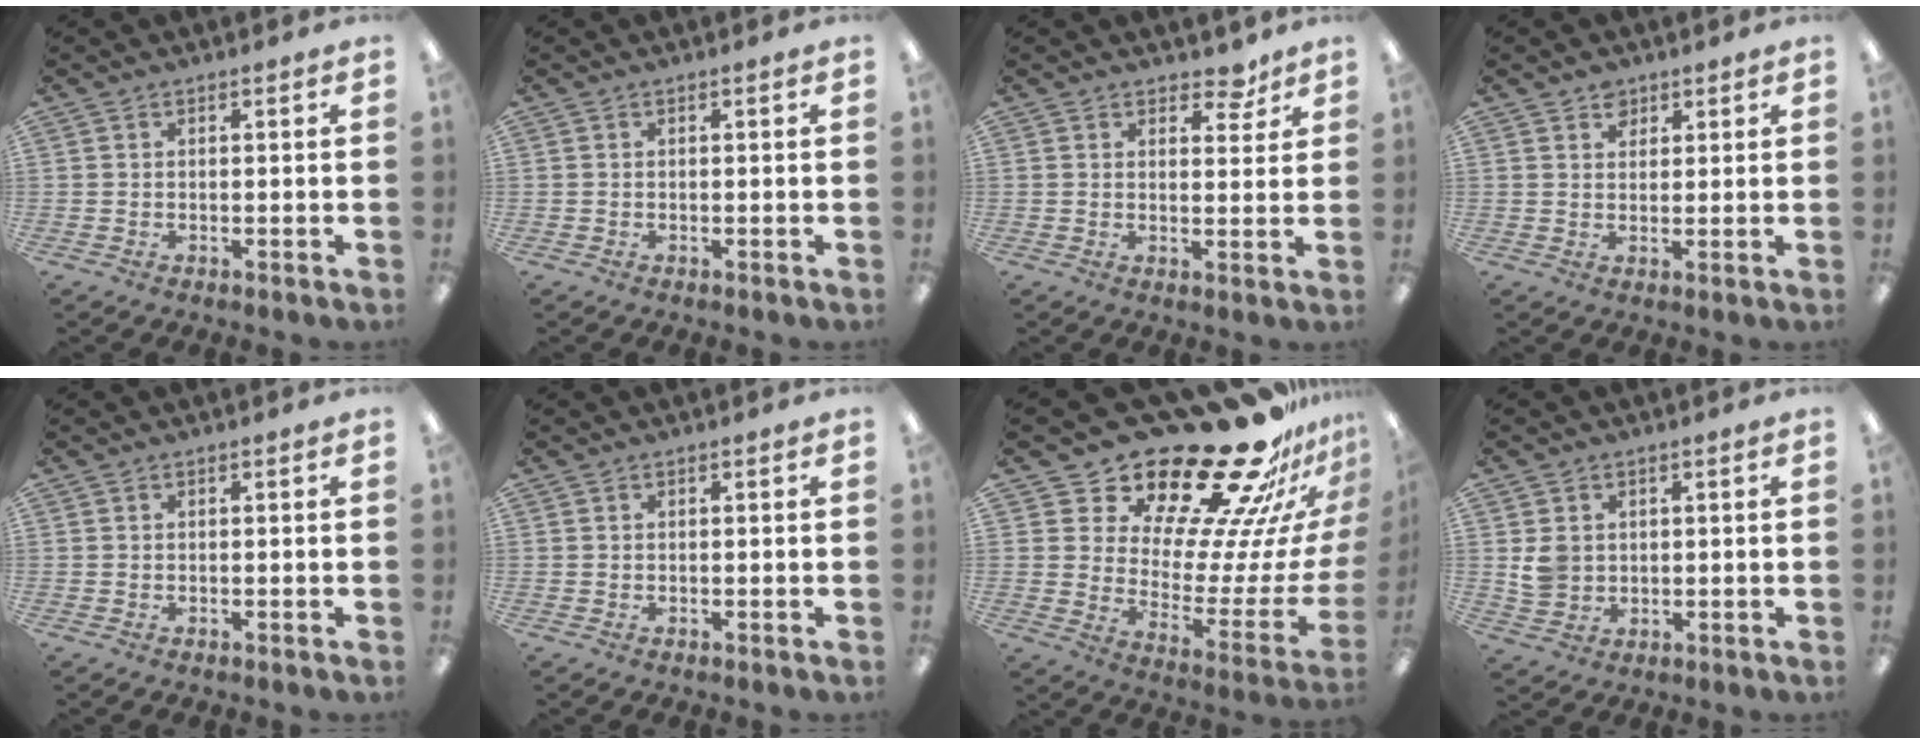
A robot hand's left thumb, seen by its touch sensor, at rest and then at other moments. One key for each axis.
{"total": 0.0}
{"total": 5.3, "fx": 4.1, "fy": 2.6, "fz": 2.2, "tx": -0.012, "ty": -0.024, "tz": 0.067}
{"total": 3.3, "fx": 2.4, "fy": 2.2, "fz": 0.8, "tx": 0.004, "ty": -0.011, "tz": 0.040}
{"total": 0.0}
{"total": 0.0}
{"total": 27.5, "fx": 22.7, "fy": 8.4, "fz": 13.0, "tx": -0.181, "ty": -0.189, "tz": 0.390}
{"total": 4.7, "fx": 1.2, "fy": 4.3, "fz": 1.6, "tx": -0.022, "ty": 0.003, "tz": 0.023}